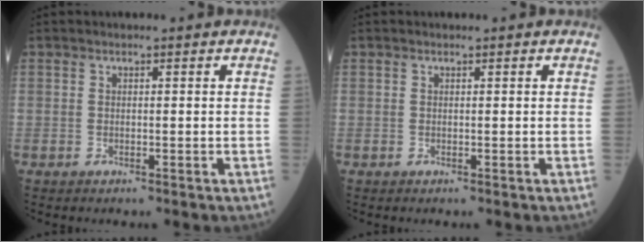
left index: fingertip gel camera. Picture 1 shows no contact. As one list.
[{"total": 0.0}]